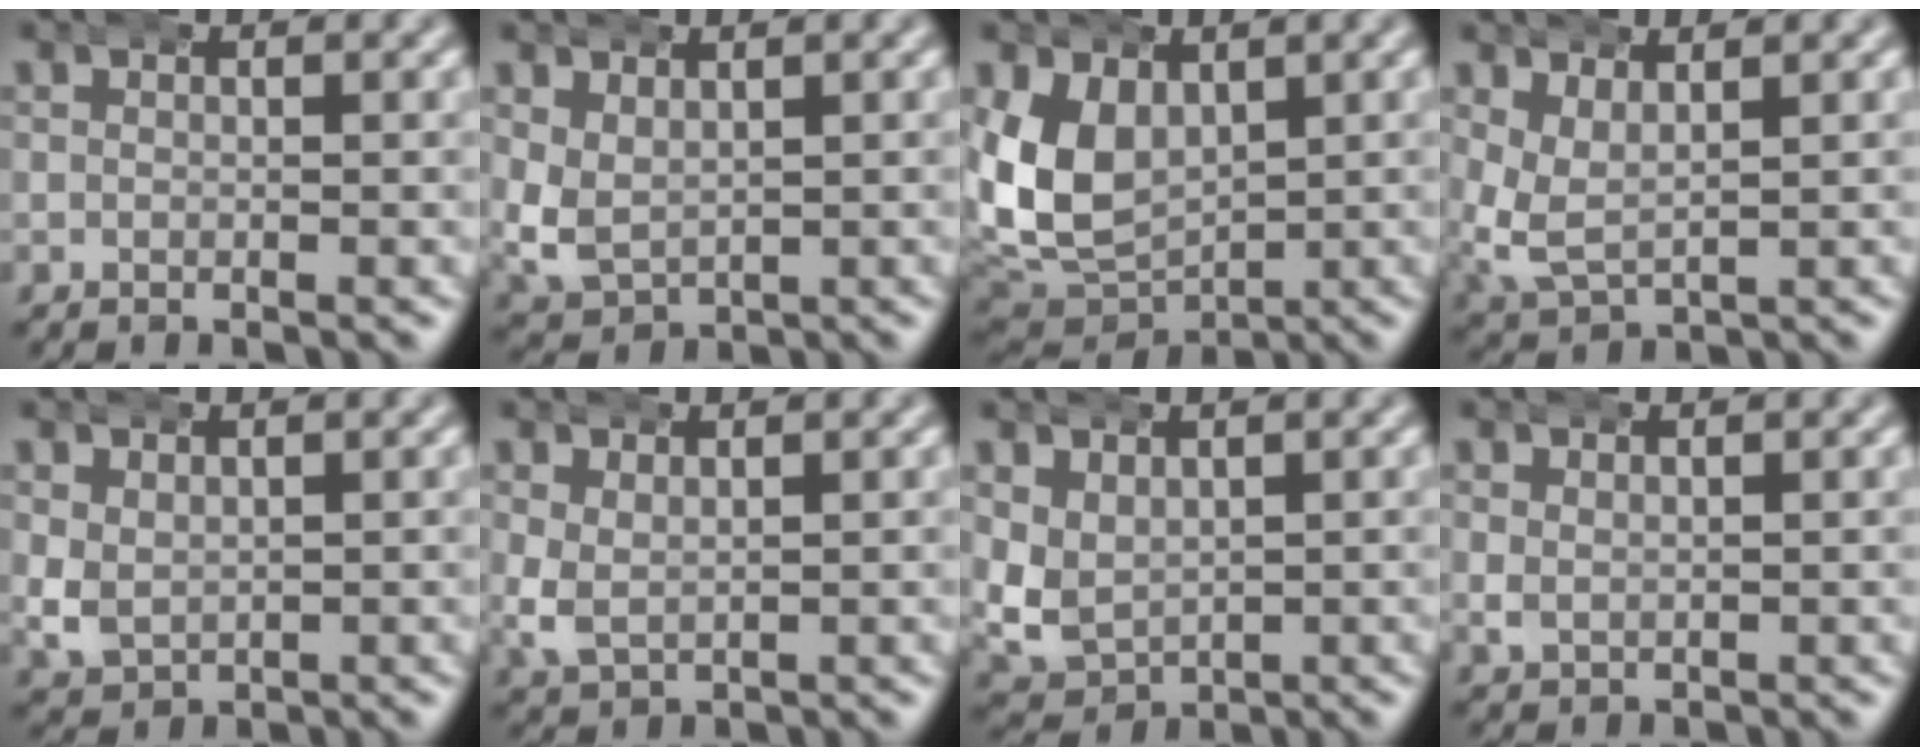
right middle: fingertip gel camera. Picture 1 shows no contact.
{"total": 3.3, "force": [1.0, 2.6, 1.7], "torque": [-0.064, -0.027, 0.035]}
{"total": 9.4, "force": [1.2, 7.7, 5.3], "torque": [-0.142, -0.025, 0.033]}
{"total": 3.9, "force": [1.4, 2.8, 2.4], "torque": [-0.083, -0.023, 0.038]}
{"total": 2.2, "force": [0.8, 1.8, 1.1], "torque": [-0.046, -0.019, 0.031]}
{"total": 1.8, "force": [0.8, 1.2, 1.1], "torque": [-0.040, -0.015, 0.029]}
{"total": 5.0, "force": [0.8, 4.3, 2.5], "torque": [-0.089, -0.034, 0.030]}
{"total": 0.8, "force": [0.7, 0.3, 0.3], "torque": [-0.014, -0.008, 0.022]}